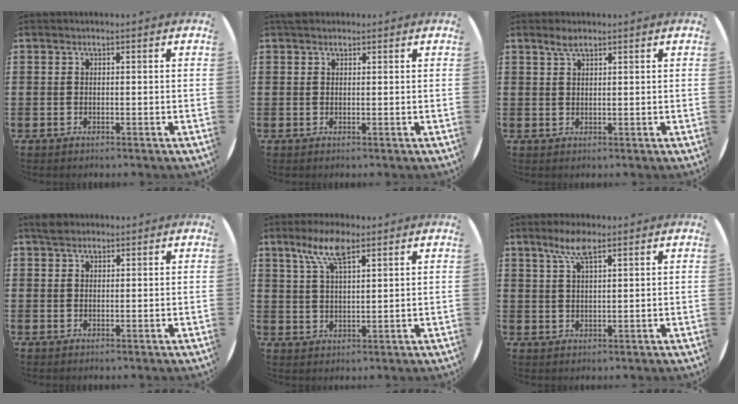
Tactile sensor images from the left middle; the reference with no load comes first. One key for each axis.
{"total": 0.9, "fx": 0.7, "fy": 0.5, "fz": 0.1, "tx": 0.006, "ty": 0.001, "tz": 0.012}
{"total": 1.9, "fx": 1.5, "fy": 0.5, "fz": 1.1, "tx": -0.023, "ty": 0.005, "tz": 0.027}
{"total": 1.7, "fx": 1.5, "fy": 0.8, "fz": 0.4, "tx": -0.002, "ty": 0.002, "tz": 0.027}
{"total": 7.0, "fx": 4.6, "fy": 2.2, "fz": 4.8, "tx": -0.097, "ty": 0.004, "tz": 0.078}
{"total": 4.6, "fx": 3.1, "fy": 1.2, "fz": 3.2, "tx": -0.062, "ty": 0.004, "tz": 0.053}